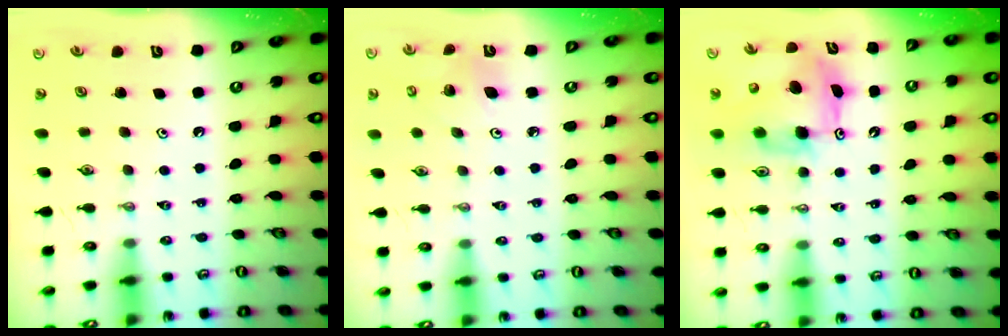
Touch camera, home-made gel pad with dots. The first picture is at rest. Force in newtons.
{"total": 4.8, "press": 4.5, "slide": 1.6}
{"total": 9.4, "press": 9.4, "slide": 0.5}